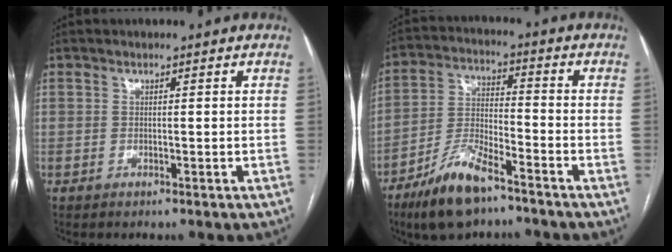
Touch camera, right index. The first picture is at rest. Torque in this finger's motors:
{"motor_torque": [0.84, -0.90, 0.43, 0.10]}